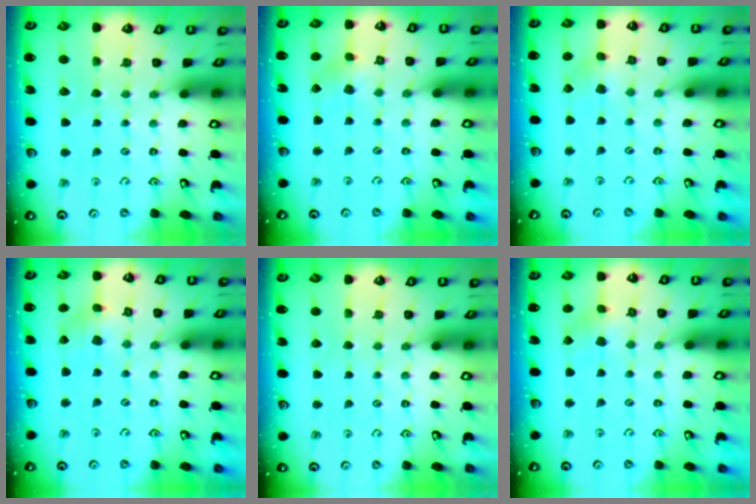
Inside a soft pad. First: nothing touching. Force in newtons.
{"total": 2.9, "press": 2.8, "slide": 0.8}
{"total": 2.3, "press": 2.3, "slide": 0.6}
{"total": 2.2, "press": 2.2, "slide": 0.1}
{"total": 0.0}
{"total": 2.9, "press": 2.8, "slide": 0.8}